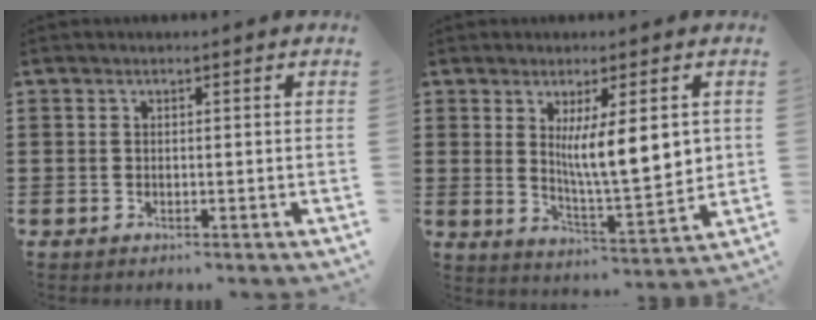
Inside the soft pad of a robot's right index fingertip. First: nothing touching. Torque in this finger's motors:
{"motor_torque": [0.58, -0.07, 0.67, 0.21]}